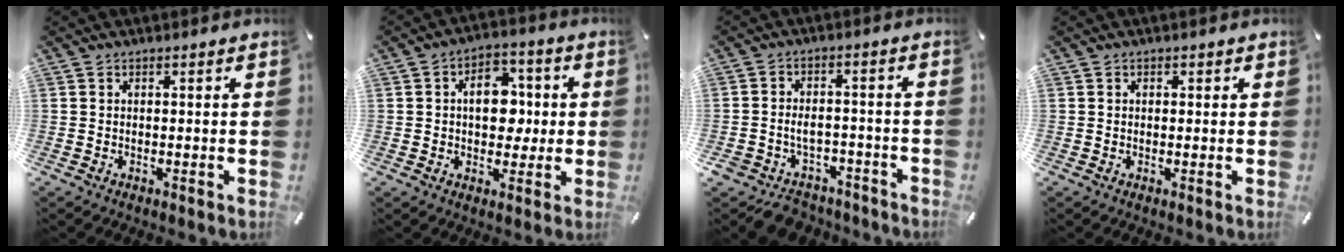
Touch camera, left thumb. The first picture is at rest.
{"total": 10.8, "force": [0.6, 7.7, 7.6], "torque": [-0.097, 0.003, 0.004]}
{"total": 5.4, "force": [-2.7, 4.4, 1.9], "torque": [-0.040, 0.017, -0.047]}
{"total": 0.8, "force": [0.2, 0.7, 0.3], "torque": [-0.005, 0.006, 0.002]}